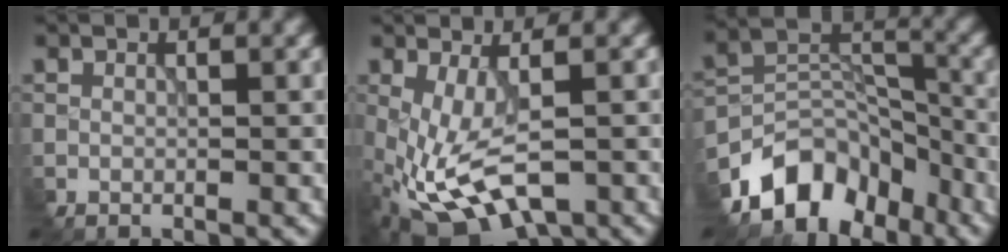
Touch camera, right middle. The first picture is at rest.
{"total": 7.9, "force": [-2.6, 3.6, 6.5], "torque": [-0.161, -0.011, -0.038]}
{"total": 7.4, "force": [-5.7, 4.3, 1.9], "torque": [-0.021, 0.002, -0.105]}